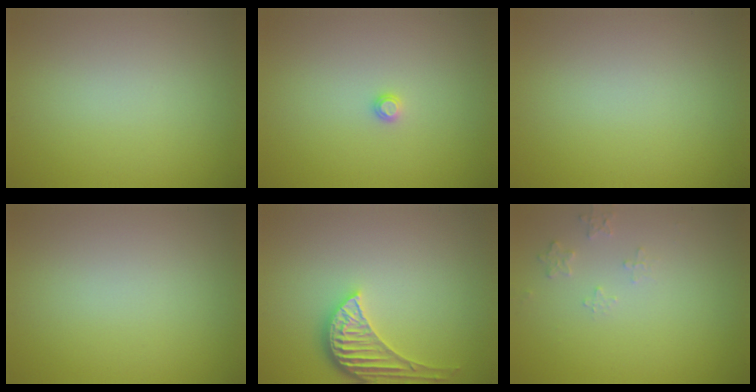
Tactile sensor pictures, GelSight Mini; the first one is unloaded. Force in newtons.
{"total": 0.6, "press": 0.6, "slide": 0.2}
{"total": 0.0}
{"total": 0.0}
{"total": 4.3, "press": 3.5, "slide": 2.6}
{"total": 1.3, "press": 1.3, "slide": 0.2}